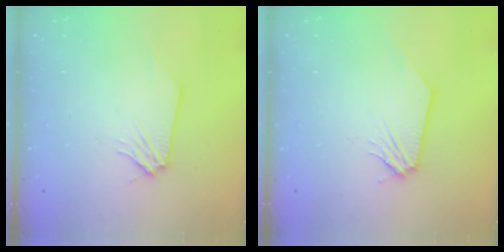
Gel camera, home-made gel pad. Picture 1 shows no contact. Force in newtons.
{"total": 0.0}